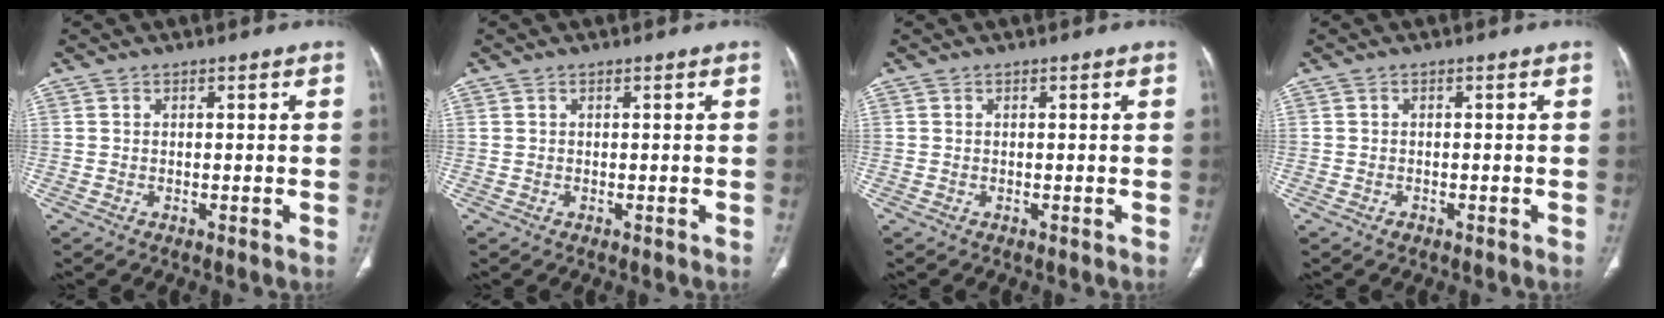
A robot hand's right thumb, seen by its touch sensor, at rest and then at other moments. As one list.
[{"total": 0.0}, {"total": 0.0}, {"total": 0.8, "force": [-0.5, 0.5, 0.2], "torque": [0.000, 0.001, -0.008]}]